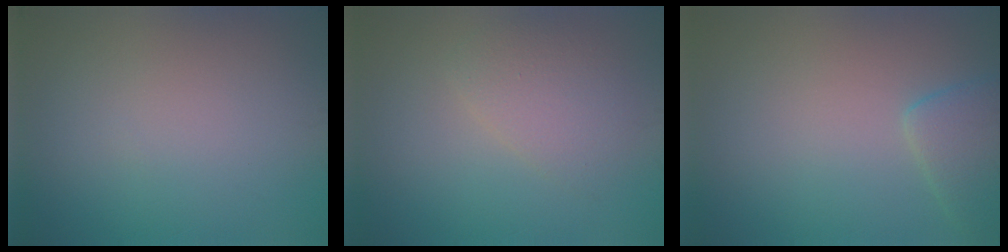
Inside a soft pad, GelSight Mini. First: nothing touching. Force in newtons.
{"total": 2.6, "press": 2.6, "slide": 0.2}
{"total": 2.8, "press": 2.7, "slide": 0.3}